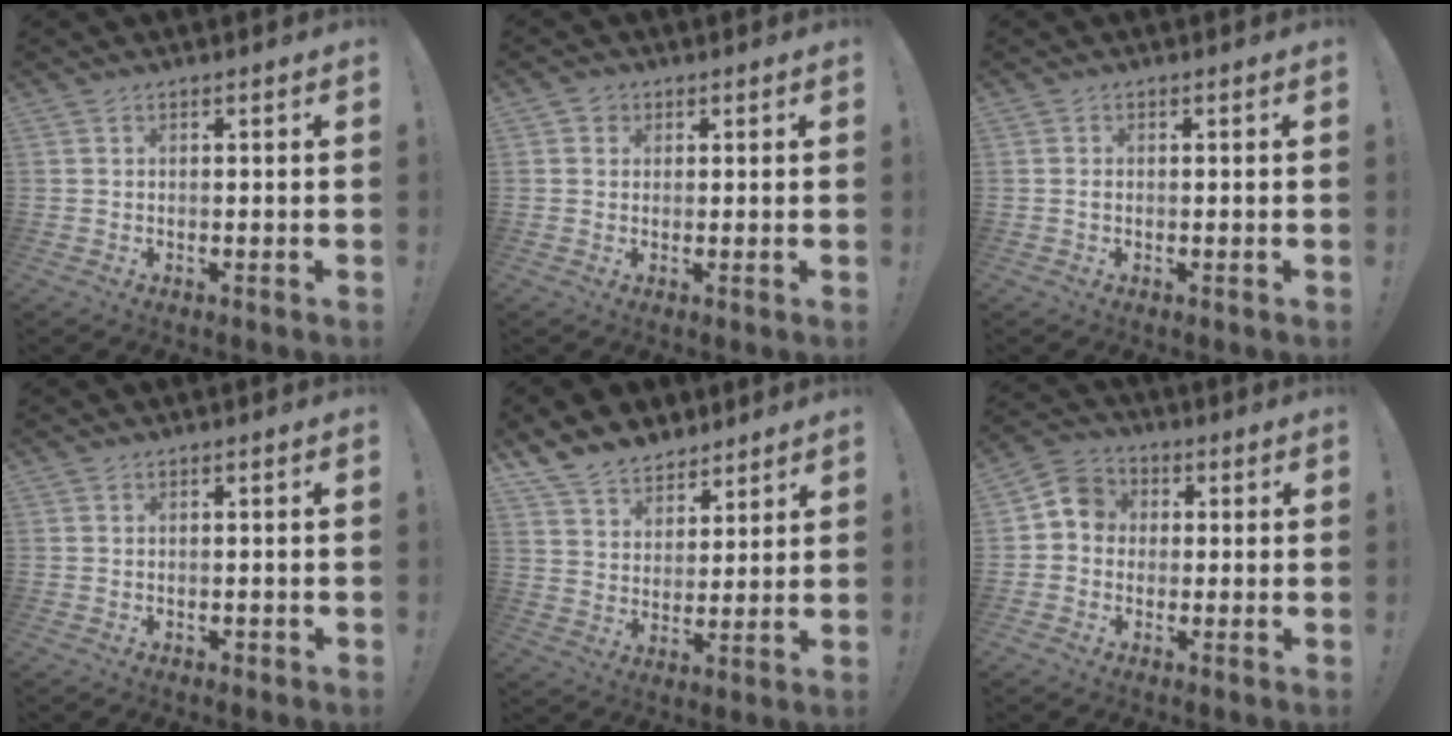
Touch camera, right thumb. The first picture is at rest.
{"total": 2.2, "force": [0.7, 2.0, 0.4], "torque": [-0.004, 0.002, 0.011]}
{"total": 0.5, "force": [-0.2, 0.2, 0.4], "torque": [-0.016, 0.003, -0.002]}
{"total": 0.7, "force": [-0.5, 0.5, 0.1], "torque": [-0.002, 0.003, -0.008]}
{"total": 10.0, "force": [8.0, 5.8, 1.7], "torque": [-0.038, -0.061, 0.159]}
{"total": 7.2, "force": [-0.2, 6.6, 2.9], "torque": [-0.043, 0.024, 0.002]}